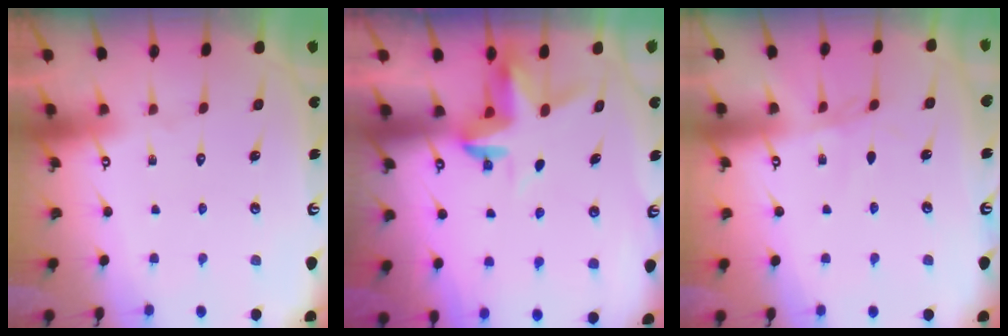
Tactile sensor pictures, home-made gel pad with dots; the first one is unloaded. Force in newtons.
{"total": 3.6, "press": 3.6, "slide": 0.2}
{"total": 1.8, "press": 1.8, "slide": 0.3}